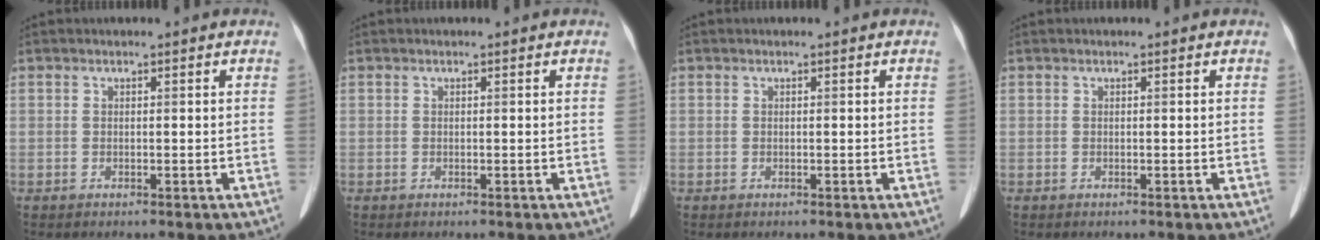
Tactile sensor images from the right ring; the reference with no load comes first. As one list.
[{"total": 0.0}, {"total": 0.0}, {"total": 0.0}]